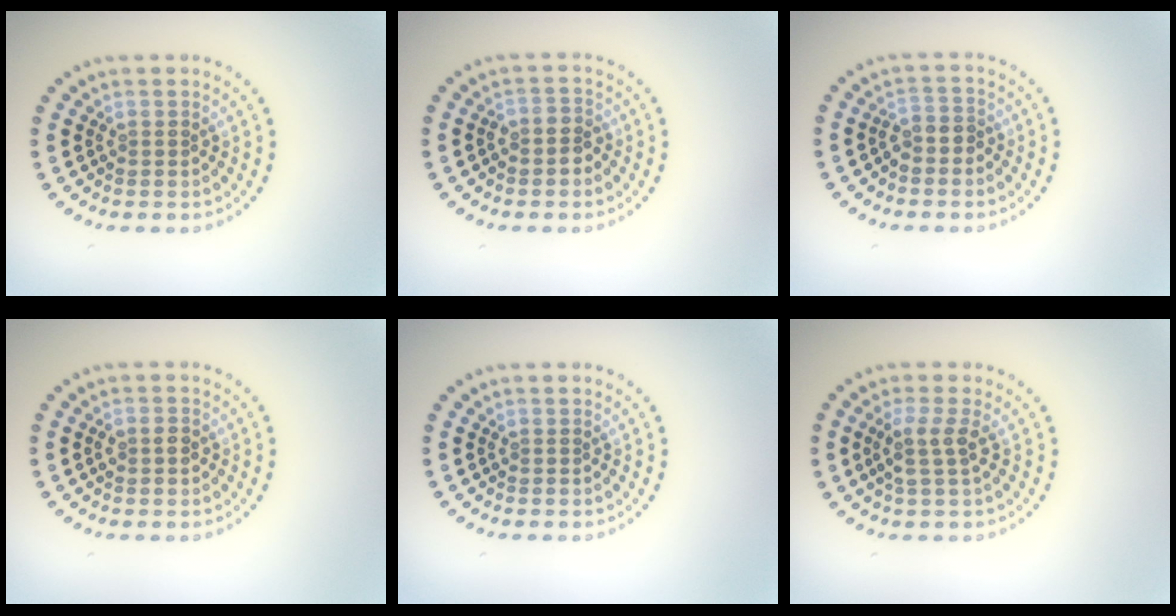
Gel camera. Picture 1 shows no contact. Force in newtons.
{"total": 1.9, "press": 1.7, "slide": 0.7}
{"total": 1.8, "press": 1.6, "slide": 1.0}
{"total": 1.3, "press": 1.3, "slide": 0.3}
{"total": 0.0}
{"total": 2.4, "press": 1.9, "slide": 1.5}